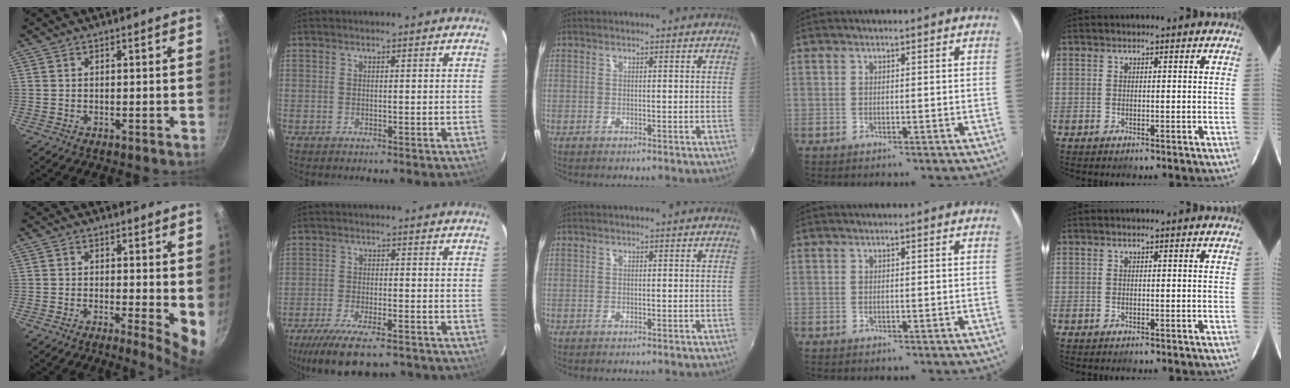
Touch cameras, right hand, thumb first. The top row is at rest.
{"thumb": {"total": 6.1, "force": [0.4, 1.8, 5.8], "torque": [-0.074, -0.018, 0.003]}, "index": {"total": 14.1, "force": [-10.7, 4.4, 8.1], "torque": [-0.175, -0.035, -0.174]}}